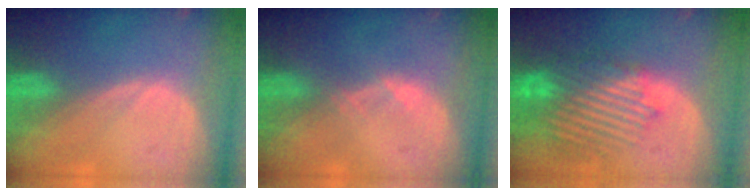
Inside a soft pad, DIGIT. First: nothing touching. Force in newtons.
{"total": 0.8, "press": 0.8, "slide": 0.1}
{"total": 10.3, "press": 9.3, "slide": 4.4}